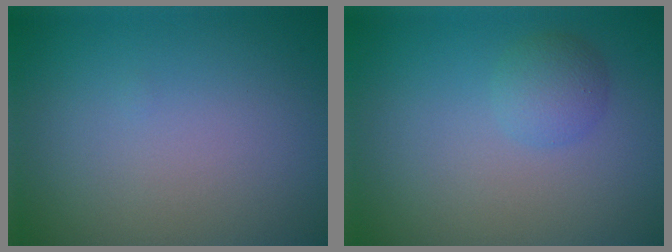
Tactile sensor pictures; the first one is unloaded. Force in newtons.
{"total": 2.0, "press": 2.0, "slide": 0.1}